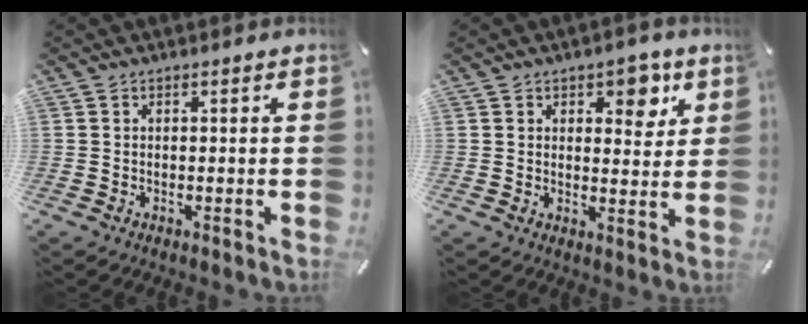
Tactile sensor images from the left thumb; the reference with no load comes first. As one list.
[{"total": 6.1, "force": [3.3, 3.9, 3.3], "torque": [-0.023, -0.016, 0.048]}]